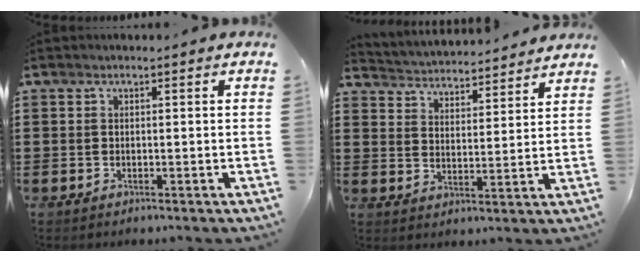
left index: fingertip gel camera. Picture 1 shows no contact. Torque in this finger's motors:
{"motor_torque": [1.10, -1.04, 0.22, 0.02]}